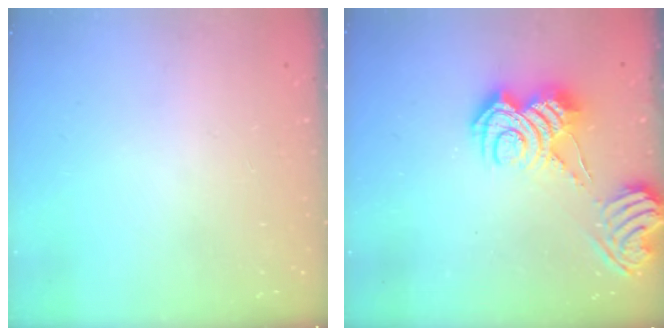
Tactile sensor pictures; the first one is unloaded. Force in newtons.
{"total": 9.1, "press": 9.1, "slide": 0.5}